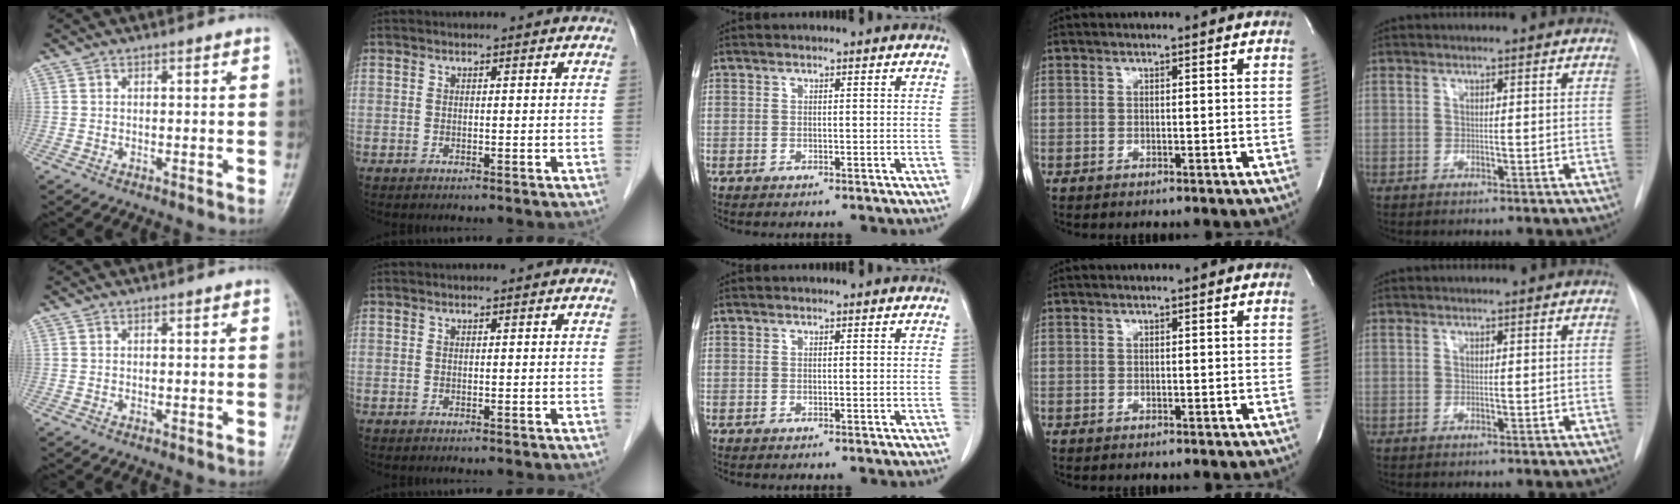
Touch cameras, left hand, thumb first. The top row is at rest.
{}